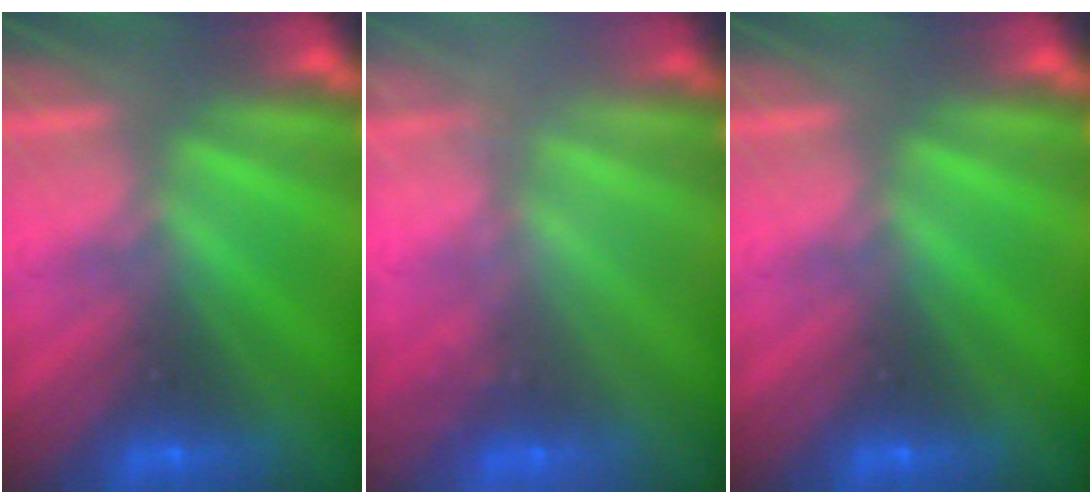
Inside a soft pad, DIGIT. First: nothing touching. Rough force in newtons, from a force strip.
{"total": 2.6}
{"total": 0.0}